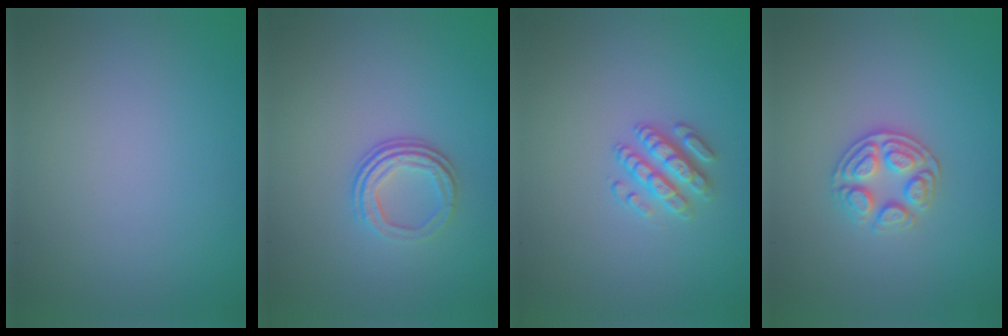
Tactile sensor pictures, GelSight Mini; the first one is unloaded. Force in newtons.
{"total": 3.3, "press": 2.2, "slide": 2.4}
{"total": 2.7, "press": 2.5, "slide": 1.2}
{"total": 3.0, "press": 2.8, "slide": 1.1}